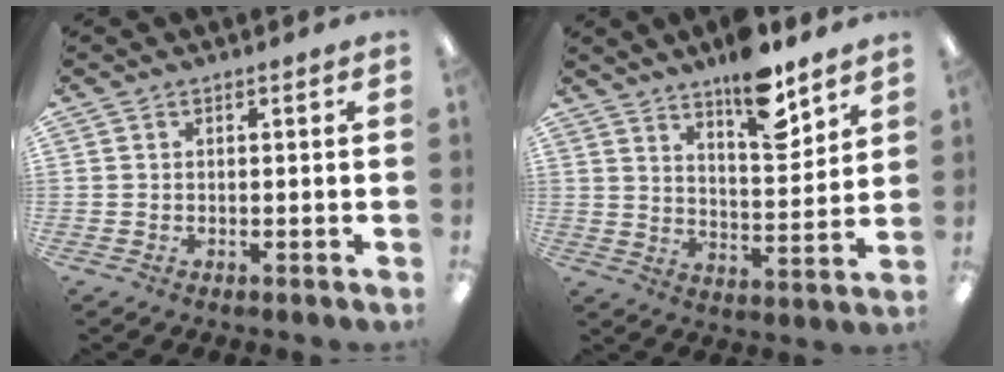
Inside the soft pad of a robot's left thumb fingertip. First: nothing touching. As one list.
[{"total": 13.2, "force": [10.1, 4.1, 7.4], "torque": [-0.099, -0.067, 0.172]}]